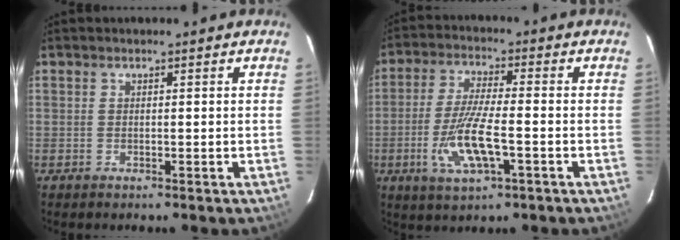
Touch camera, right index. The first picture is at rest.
{"total": 10.2, "force": [-3.2, 2.5, 9.3], "torque": [-0.190, -0.012, -0.061]}